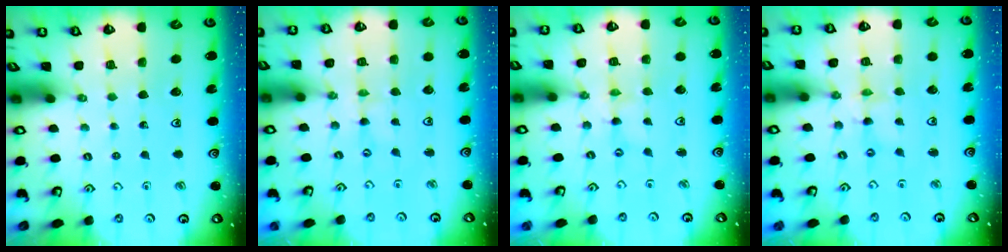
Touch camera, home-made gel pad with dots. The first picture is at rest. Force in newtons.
{"total": 0.0}
{"total": 0.0}
{"total": 0.8, "press": 0.8, "slide": 0.2}